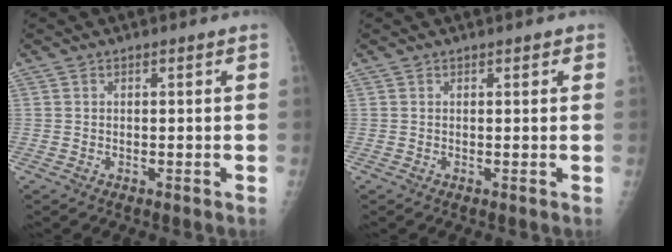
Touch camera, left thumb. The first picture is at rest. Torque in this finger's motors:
{"motor_torque": [-0.37, -0.05, 0.11, 0.20, -0.02]}